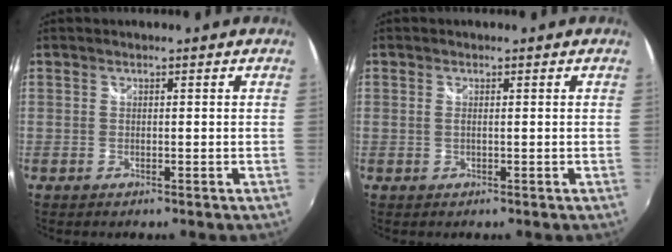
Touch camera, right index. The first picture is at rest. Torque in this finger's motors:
{"motor_torque": [-0.18, 0.03, 0.03, 0.00]}